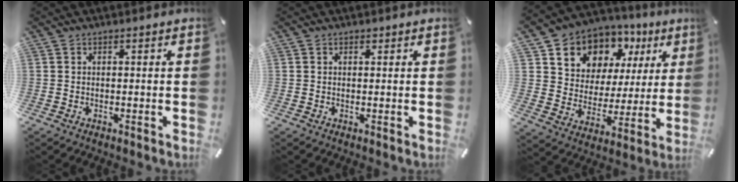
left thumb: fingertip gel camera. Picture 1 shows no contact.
{"total": 0.6, "force": [0.3, 0.4, 0.2], "torque": [-0.004, 0.001, 0.007]}
{"total": 10.1, "force": [6.3, 7.8, 0.9], "torque": [-0.034, -0.065, 0.119]}